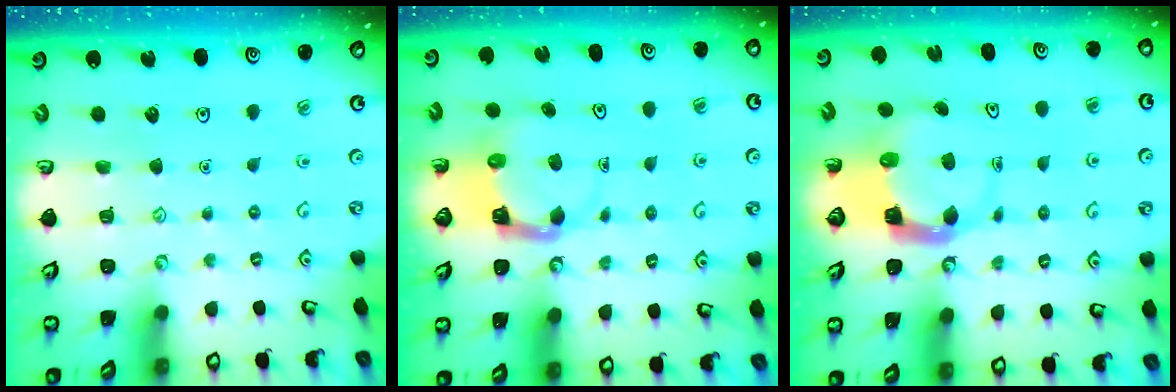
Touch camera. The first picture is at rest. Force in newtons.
{"total": 4.0, "press": 3.9, "slide": 0.4}
{"total": 3.8, "press": 3.8, "slide": 0.6}